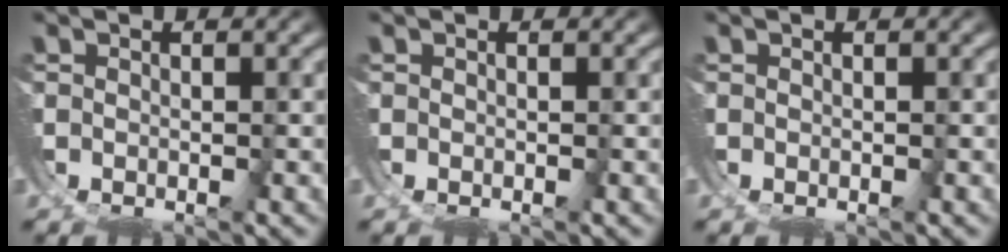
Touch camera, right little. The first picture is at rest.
{"total": 0.0}
{"total": 0.0}